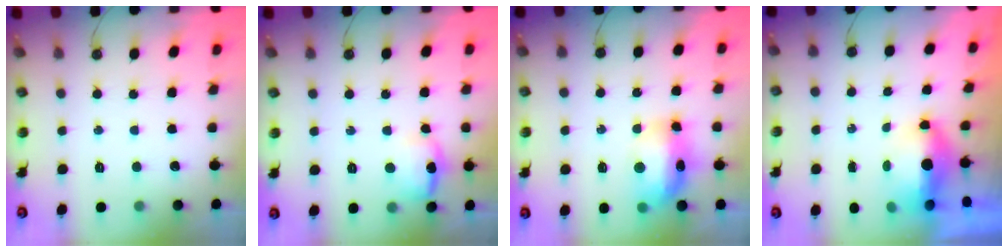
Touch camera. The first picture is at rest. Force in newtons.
{"total": 11.2, "press": 11.2, "slide": 1.4}
{"total": 13.3, "press": 13.3, "slide": 1.2}
{"total": 13.2, "press": 7.5, "slide": 10.8}